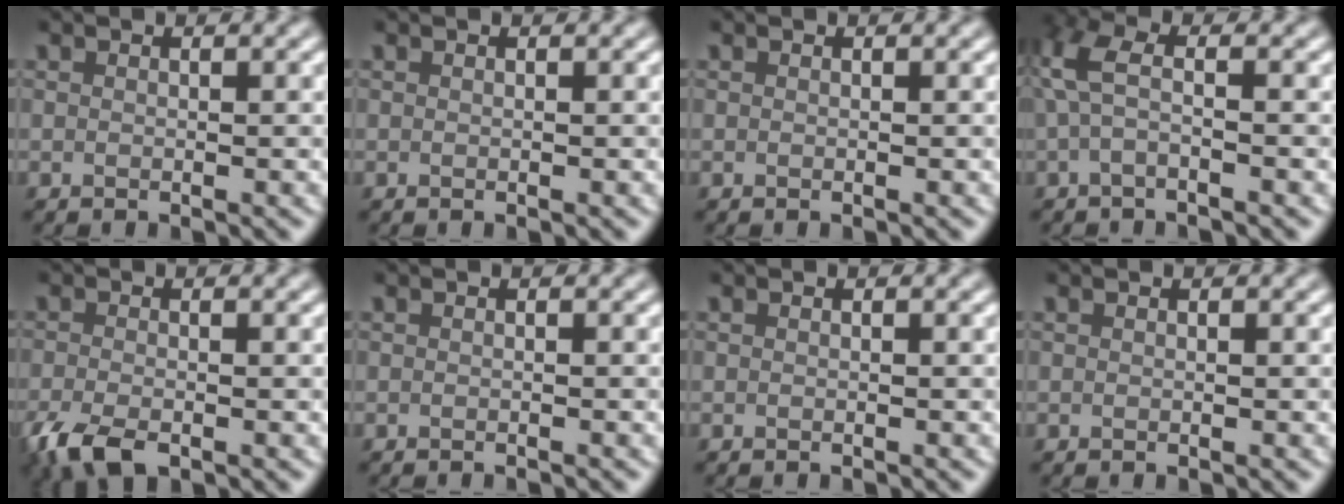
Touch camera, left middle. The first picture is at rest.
{"total": 0.0}
{"total": 0.0}
{"total": 3.0, "force": [-0.2, 1.0, 2.8], "torque": [-0.072, 0.010, -0.014]}
{"total": 3.7, "force": [-2.3, 1.4, 2.5], "torque": [-0.055, -0.009, -0.050]}
{"total": 0.8, "force": [-0.8, 0.1, 0.3], "torque": [0.004, -0.001, -0.011]}
{"total": 0.5, "force": [-0.5, 0.0, 0.1], "torque": [0.003, -0.001, -0.007]}
{"total": 0.0}